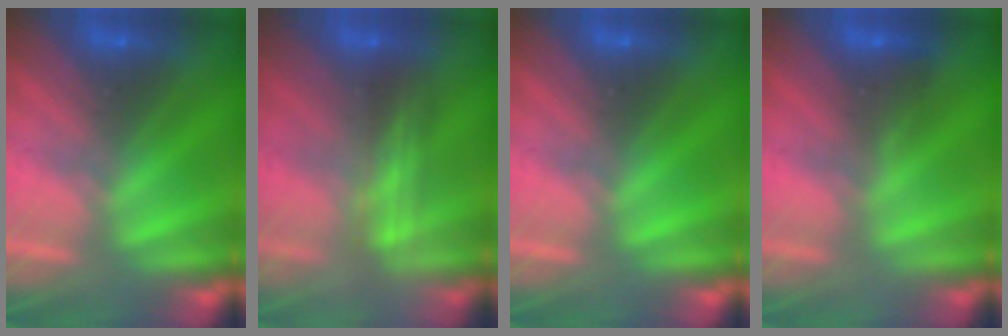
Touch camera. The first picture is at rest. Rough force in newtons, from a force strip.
{"total": 2.4}
{"total": 0.0}
{"total": 3.2}